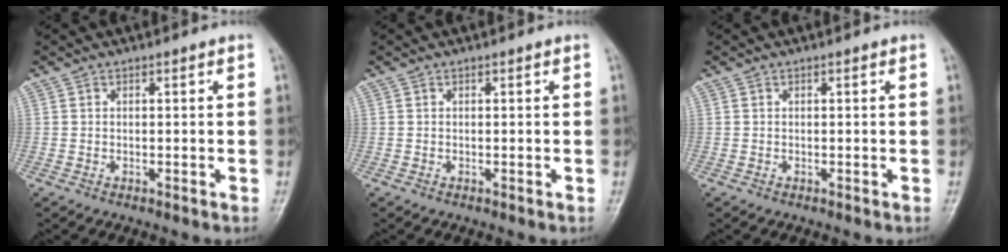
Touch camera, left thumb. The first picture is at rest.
{"total": 0.0}
{"total": 0.0}